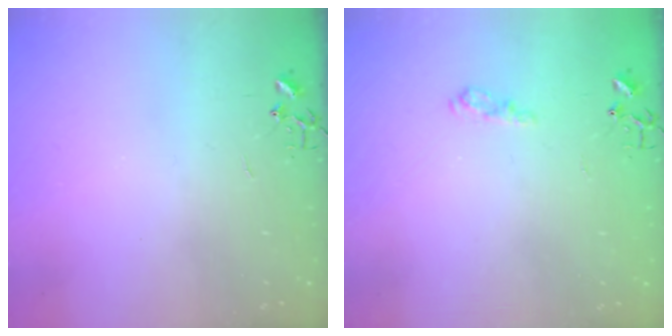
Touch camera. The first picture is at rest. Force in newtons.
{"total": 9.8, "press": 9.7, "slide": 1.0}